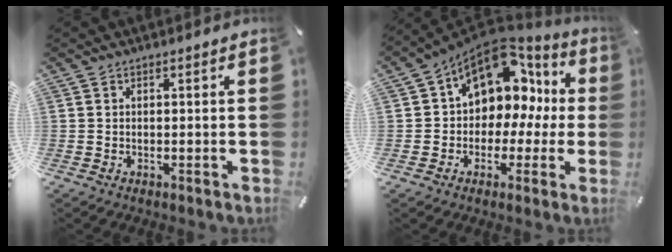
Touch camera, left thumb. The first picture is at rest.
{"total": 13.2, "force": [5.7, 9.6, 7.1], "torque": [-0.107, -0.041, 0.100]}